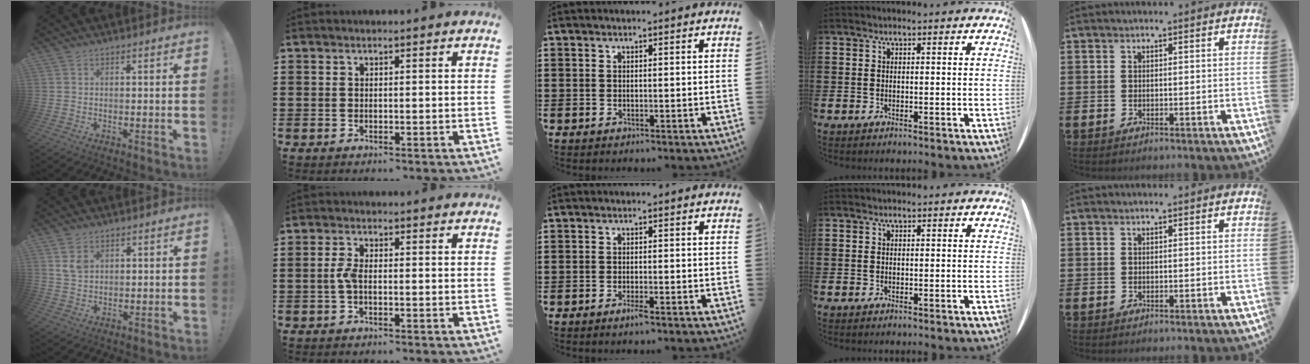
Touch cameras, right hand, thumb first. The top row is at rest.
{"thumb": {"total": 4.4, "force": [2.2, 2.9, 2.5], "torque": [-0.038, -0.006, 0.041]}, "index": {"total": 2.7, "force": [-0.6, 1.0, 2.4], "torque": [-0.062, -0.002, -0.016]}, "middle": {"total": 1.3, "force": [-0.9, 0.1, 1.0], "torque": [-0.018, -0.003, -0.015]}}